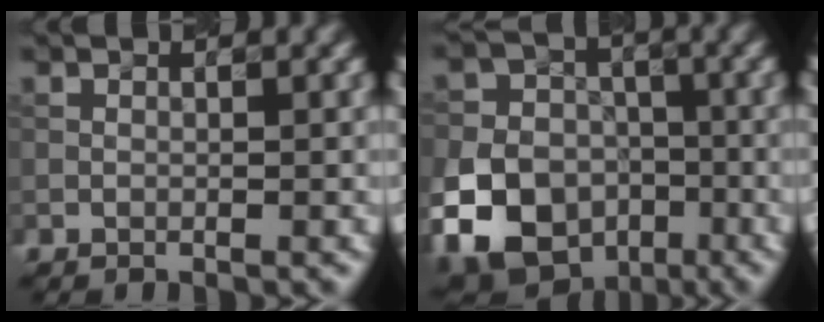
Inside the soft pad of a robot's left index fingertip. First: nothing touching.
{"total": 18.0, "force": [-7.2, 15.2, 6.2], "torque": [-0.136, -0.048, -0.148]}